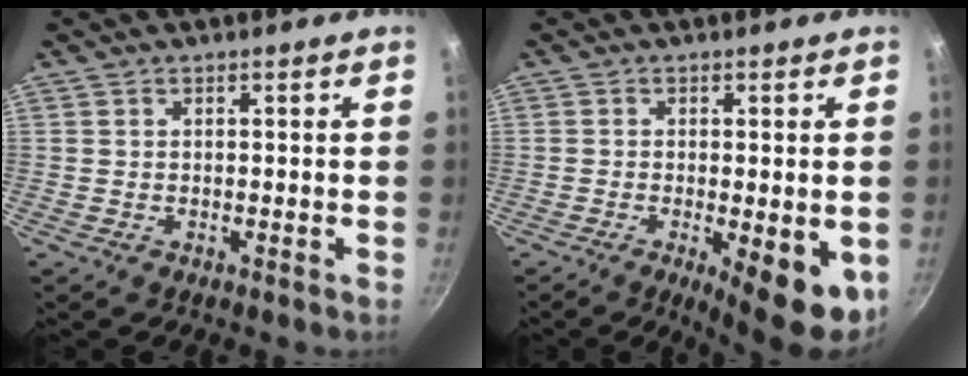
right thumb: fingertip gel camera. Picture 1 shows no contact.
{"total": 10.1, "force": [-3.0, 3.1, 9.2], "torque": [-0.110, -0.008, -0.031]}